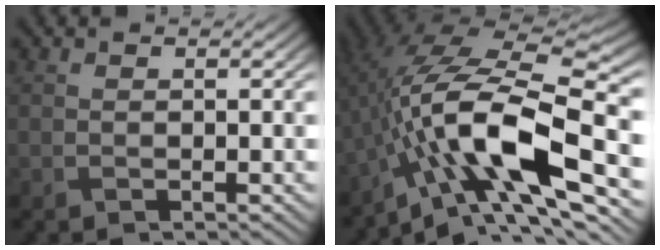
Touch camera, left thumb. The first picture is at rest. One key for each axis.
{"total": 15.7, "fx": -5.1, "fy": 5.9, "fz": 13.6, "tx": -0.252, "ty": 0.007, "tz": -0.095}